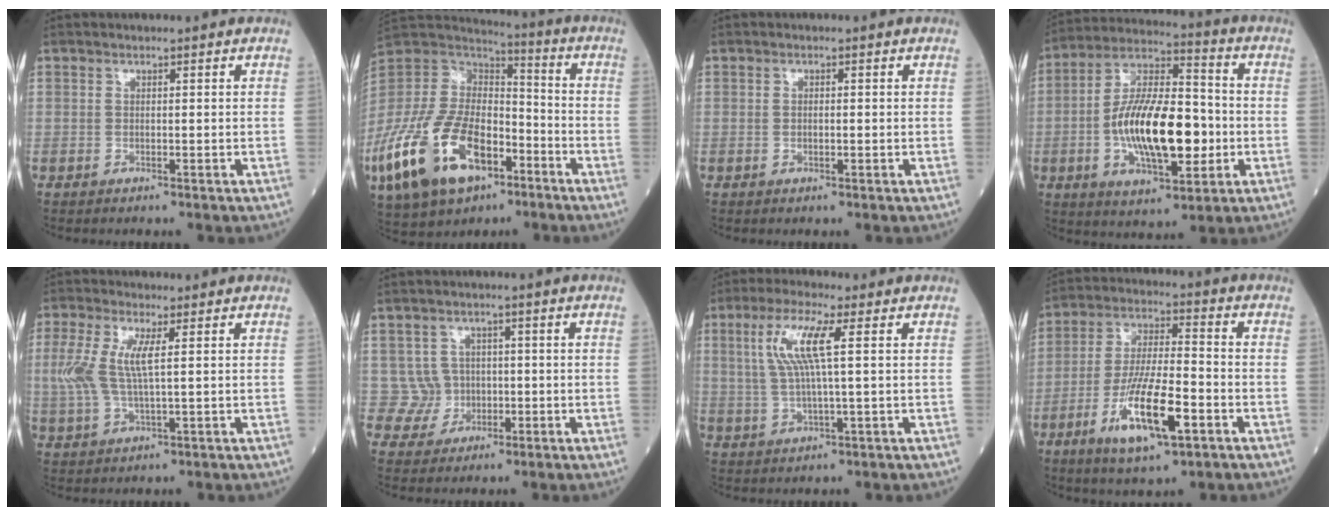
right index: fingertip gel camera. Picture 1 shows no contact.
{"total": 24.4, "force": [-11.7, 12.7, 17.2], "torque": [-0.422, -0.028, -0.211]}
{"total": 1.0, "force": [-0.1, 0.4, 0.9], "torque": [-0.018, 0.000, -0.002]}
{"total": 17.5, "force": [-2.8, 6.2, 16.0], "torque": [-0.299, 0.008, -0.048]}
{"total": 7.2, "force": [1.3, 1.9, 6.8], "torque": [-0.172, 0.004, 0.029]}
{"total": 2.9, "force": [-0.1, 2.9, -0.2], "torque": [0.014, 0.007, -0.001]}
{"total": 8.0, "force": [2.2, 0.3, 7.6], "torque": [-0.166, 0.011, 0.045]}
{"total": 13.2, "force": [-5.4, 2.9, 11.7], "torque": [-0.227, -0.013, -0.094]}